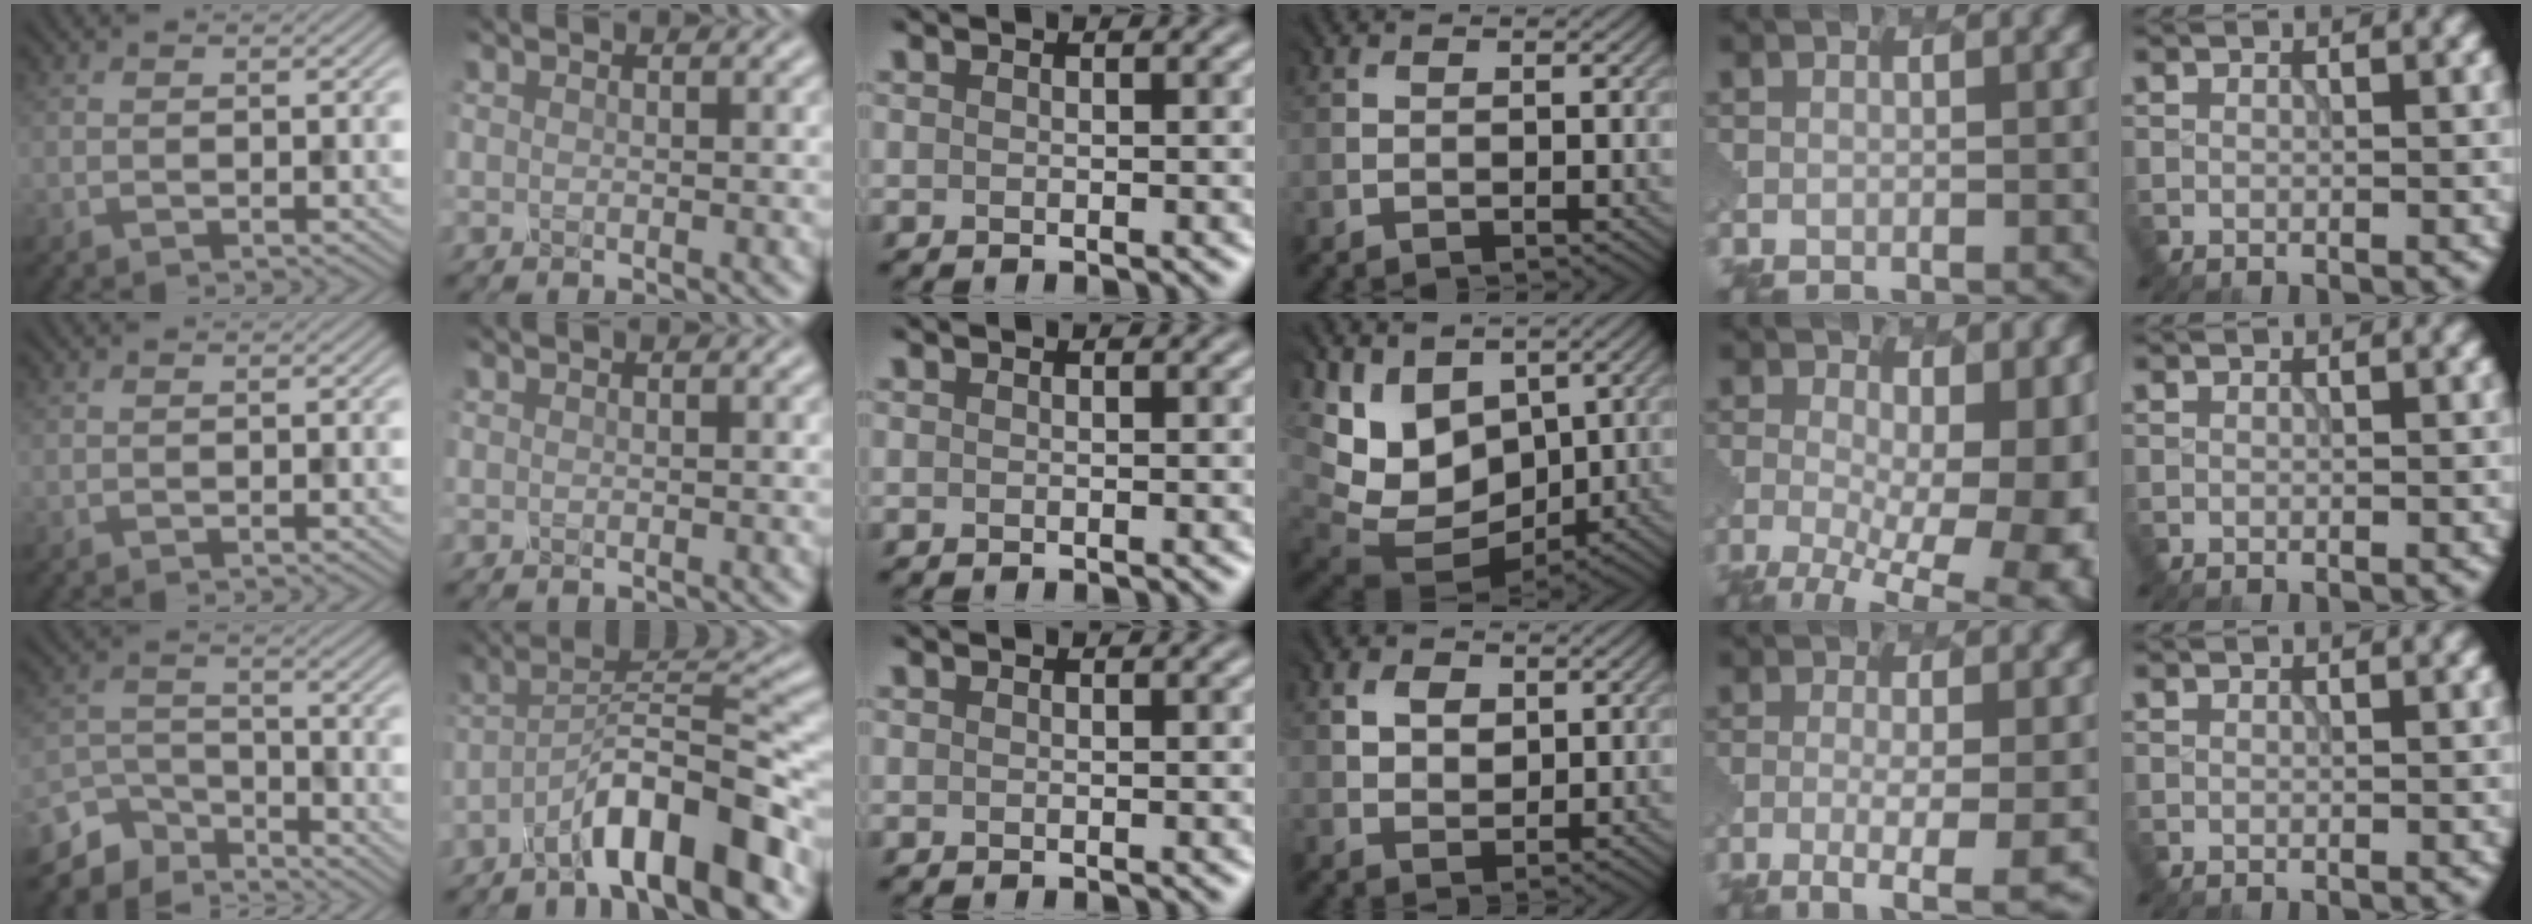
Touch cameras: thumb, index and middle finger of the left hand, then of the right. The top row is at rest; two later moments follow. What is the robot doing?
{"motion": "dispense", "object": "pipette"}